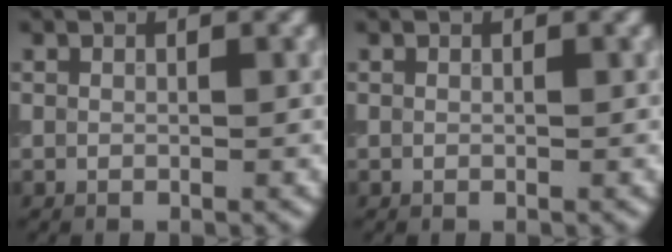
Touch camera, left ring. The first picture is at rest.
{"total": 0.0}